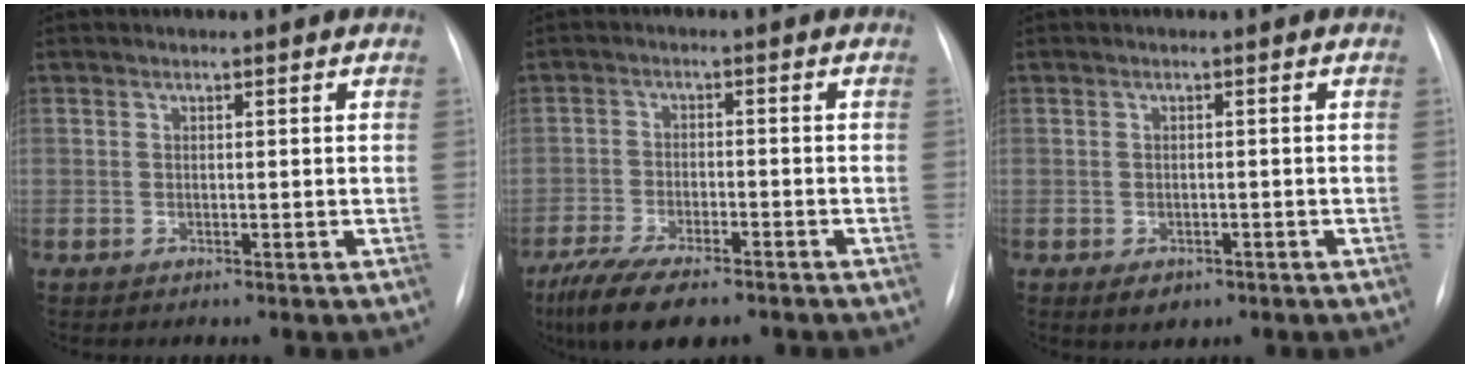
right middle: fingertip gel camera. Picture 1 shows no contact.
{"total": 11.2, "force": [-8.3, 3.4, 6.7], "torque": [-0.113, -0.020, -0.132]}
{"total": 2.8, "force": [-1.5, 1.9, 1.5], "torque": [-0.017, 0.000, -0.010]}